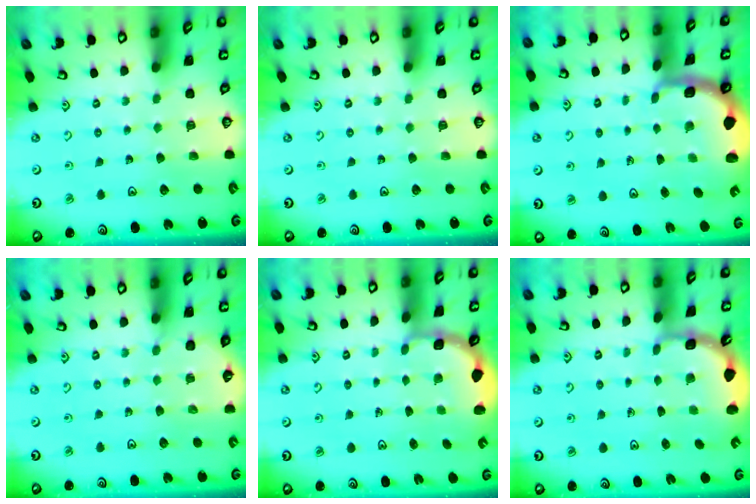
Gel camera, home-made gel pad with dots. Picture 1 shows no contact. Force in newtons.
{"total": 0.0}
{"total": 2.1, "press": 1.9, "slide": 0.8}
{"total": 3.1, "press": 2.5, "slide": 1.8}
{"total": 2.9, "press": 2.5, "slide": 1.4}
{"total": 2.1, "press": 1.9, "slide": 0.9}